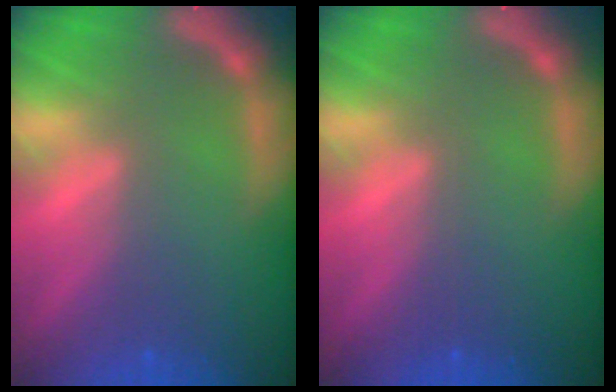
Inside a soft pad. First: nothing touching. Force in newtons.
{"total": 0.0}